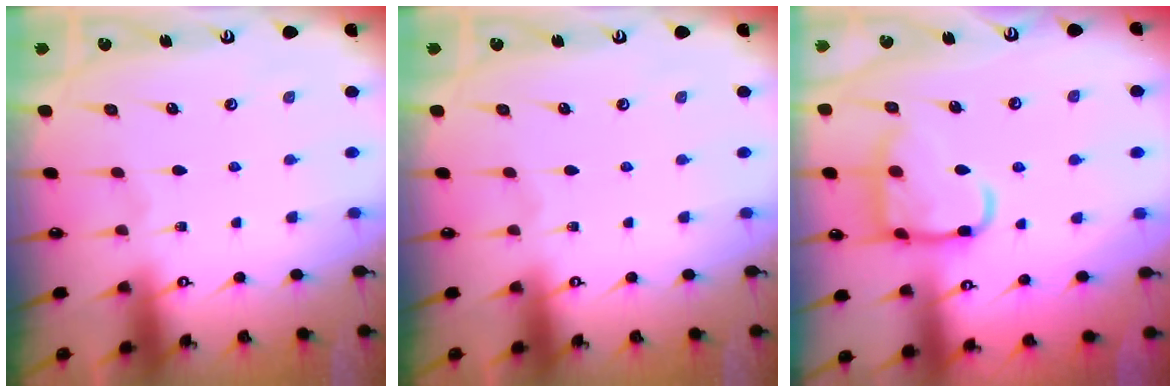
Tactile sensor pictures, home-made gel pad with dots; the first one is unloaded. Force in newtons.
{"total": 0.0}
{"total": 13.5, "press": 13.5, "slide": 1.3}